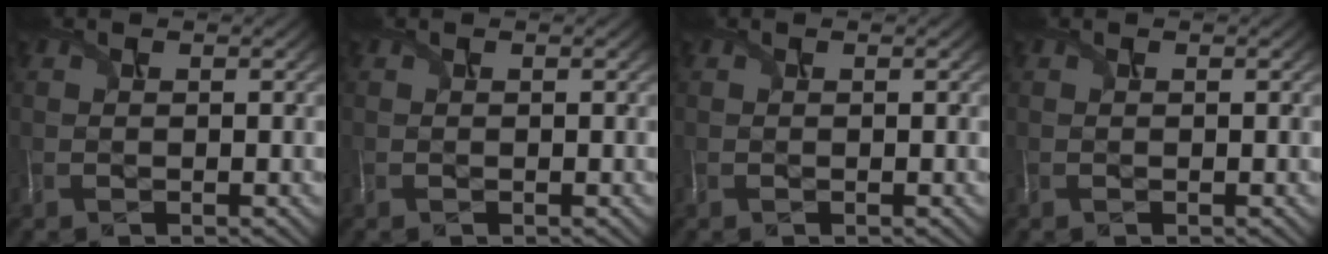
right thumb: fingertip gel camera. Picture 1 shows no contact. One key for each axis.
{"total": 0.0}
{"total": 0.0}
{"total": 0.0}